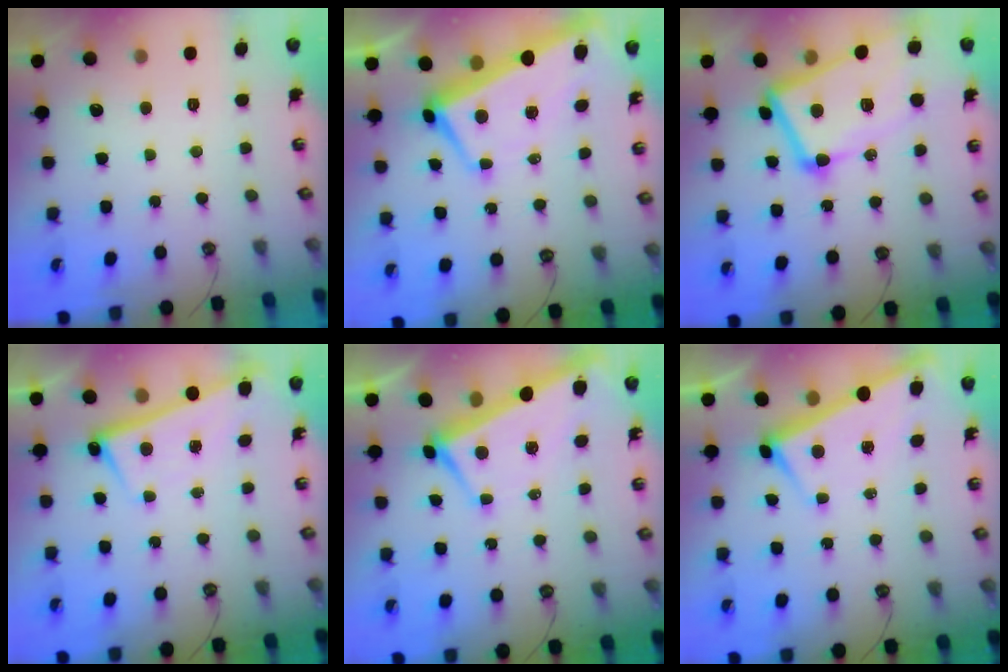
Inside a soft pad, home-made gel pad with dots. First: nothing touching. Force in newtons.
{"total": 1.7, "press": 1.1, "slide": 1.4}
{"total": 15.0, "press": 14.8, "slide": 2.7}
{"total": 2.1, "press": 2.1, "slide": 0.5}
{"total": 2.2, "press": 2.0, "slide": 0.8}
{"total": 3.1, "press": 3.1, "slide": 0.0}